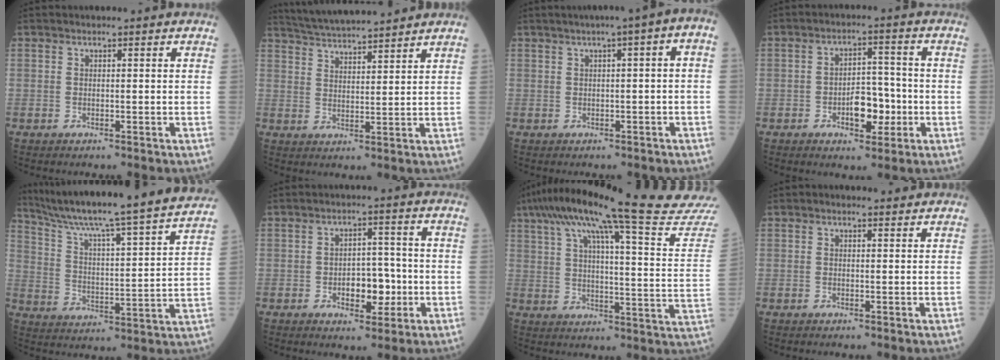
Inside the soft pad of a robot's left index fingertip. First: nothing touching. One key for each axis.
{"total": 11.2, "fx": 10.4, "fy": 0.1, "fz": 4.2, "tx": -0.081, "ty": 0.020, "tz": 0.164}
{"total": 4.8, "fx": 0.5, "fy": 1.0, "fz": 4.6, "tx": -0.062, "ty": 0.023, "tz": 0.001}
{"total": 6.0, "fx": -2.1, "fy": 3.1, "fz": 4.7, "tx": -0.071, "ty": 0.010, "tz": -0.032}
{"total": 25.5, "fx": 22.6, "fy": -1.3, "fz": 11.9, "tx": -0.200, "ty": -0.043, "tz": 0.320}
{"total": 5.5, "fx": -1.5, "fy": 3.2, "fz": 4.3, "tx": -0.058, "ty": 0.009, "tz": -0.020}
{"total": 28.4, "fx": 25.0, "fy": -1.7, "fz": 13.5, "tx": -0.216, "ty": -0.073, "tz": 0.318}
{"total": 1.0, "fx": 0.7, "fy": 0.6, "fz": 0.5, "tx": -0.012, "ty": 0.008, "tz": 0.006}